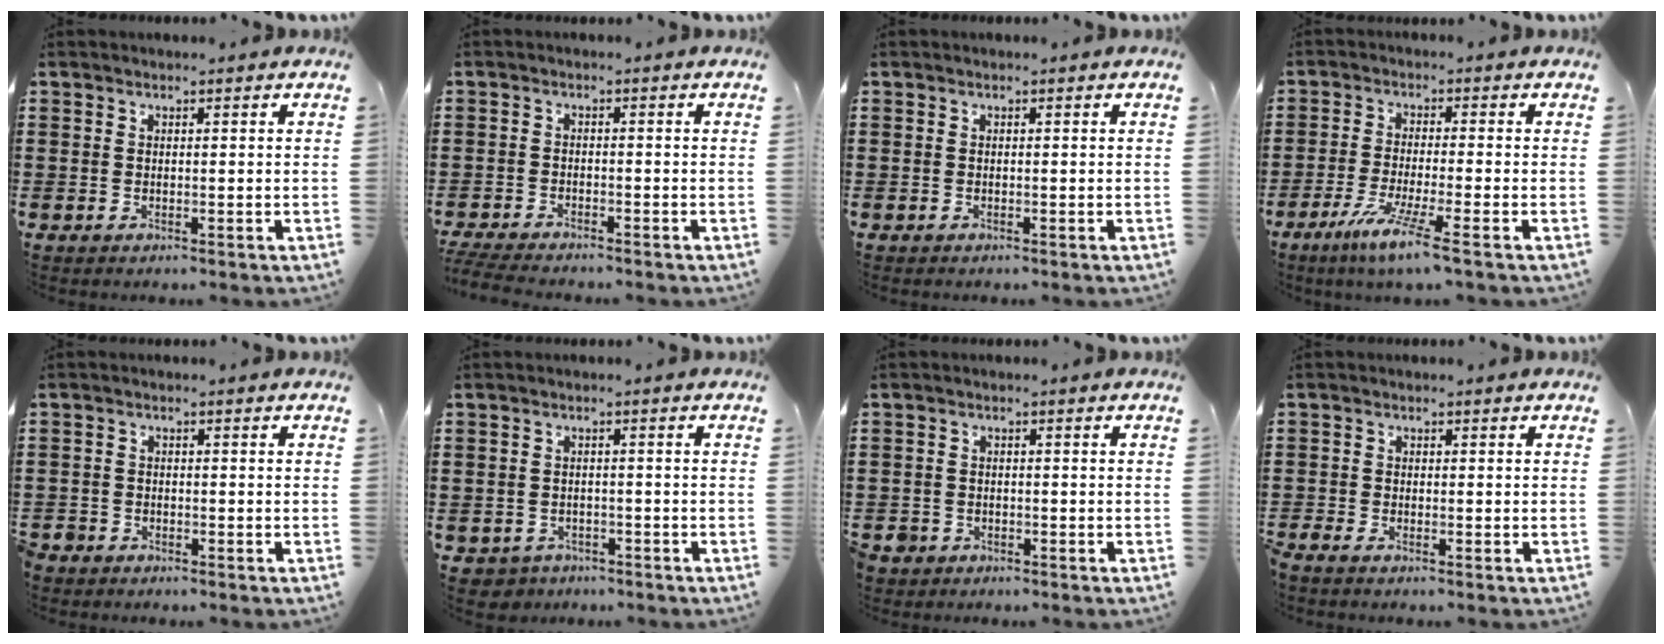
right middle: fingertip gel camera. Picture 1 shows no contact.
{"total": 3.1, "force": [-3.0, 0.2, 0.6], "torque": [-0.025, -0.005, -0.067]}
{"total": 0.0}
{"total": 6.0, "force": [-4.1, -0.4, 4.4], "torque": [-0.090, -0.016, -0.077]}
{"total": 2.0, "force": [-1.9, 0.7, -0.2], "torque": [-0.002, -0.001, -0.043]}
{"total": 1.8, "force": [-1.7, 0.7, -0.3], "torque": [-0.005, 0.001, -0.040]}
{"total": 1.9, "force": [-1.7, 1.0, -0.1], "torque": [-0.012, -0.005, -0.040]}
{"total": 1.2, "force": [-1.1, 0.1, 0.4], "torque": [-0.019, -0.004, -0.024]}